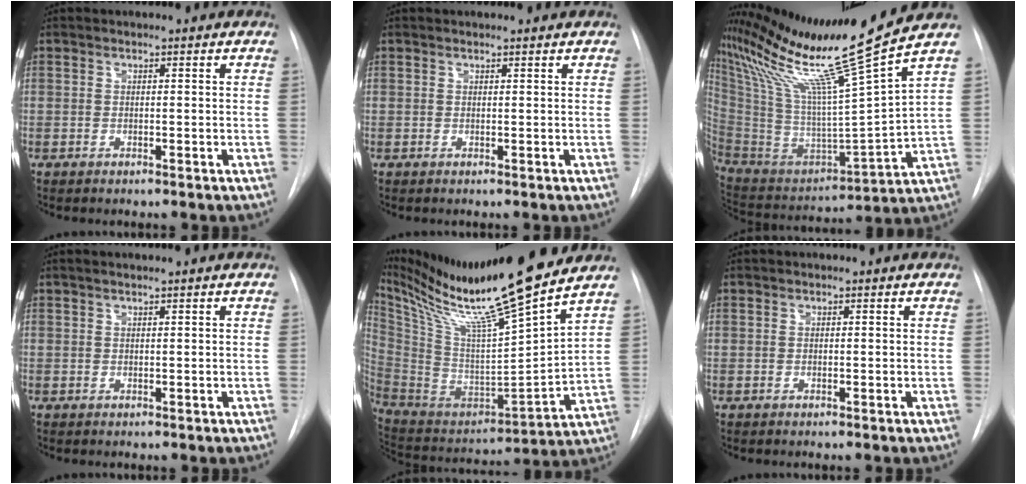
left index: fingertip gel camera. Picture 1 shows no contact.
{"total": 1.0, "force": [1.0, -0.2, 0.1], "torque": [-0.010, 0.004, 0.016]}
{"total": 22.4, "force": [17.4, -3.9, 13.6], "torque": [-0.240, -0.062, 0.308]}
{"total": 0.7, "force": [0.5, 0.0, 0.6], "torque": [-0.010, 0.008, 0.012]}
{"total": 23.7, "force": [18.8, -1.3, 14.4], "torque": [-0.258, -0.035, 0.328]}
{"total": 0.0}